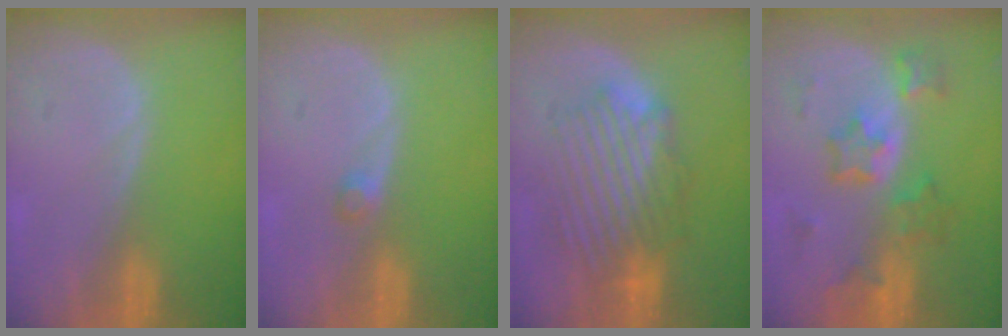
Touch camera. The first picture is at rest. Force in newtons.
{"total": 1.5, "press": 1.2, "slide": 0.8}
{"total": 8.5, "press": 8.2, "slide": 2.5}
{"total": 6.9, "press": 6.7, "slide": 1.7}